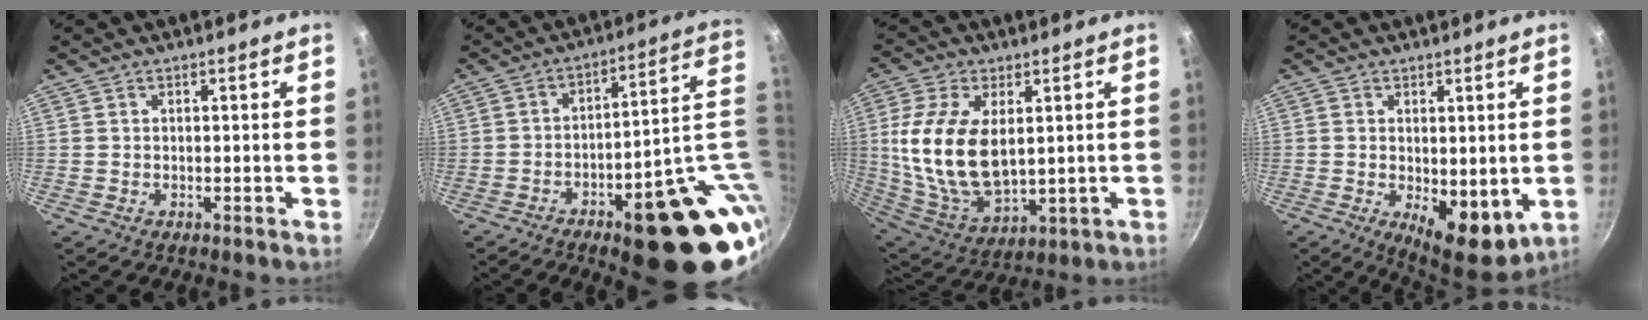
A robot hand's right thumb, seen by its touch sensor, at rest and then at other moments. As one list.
[{"total": 23.4, "force": [-4.2, 8.4, 21.5], "torque": [-0.222, 0.014, -0.041]}, {"total": 18.1, "force": [2.5, 10.1, 14.8], "torque": [-0.286, -0.021, 0.064]}, {"total": 9.0, "force": [-1.0, 4.4, 7.8], "torque": [-0.093, -0.016, -0.002]}]